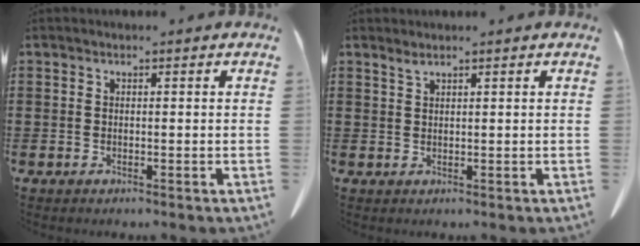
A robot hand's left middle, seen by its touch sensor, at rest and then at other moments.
{"total": 1.3, "force": [1.0, 0.0, 0.7], "torque": [-0.017, -0.003, 0.021]}